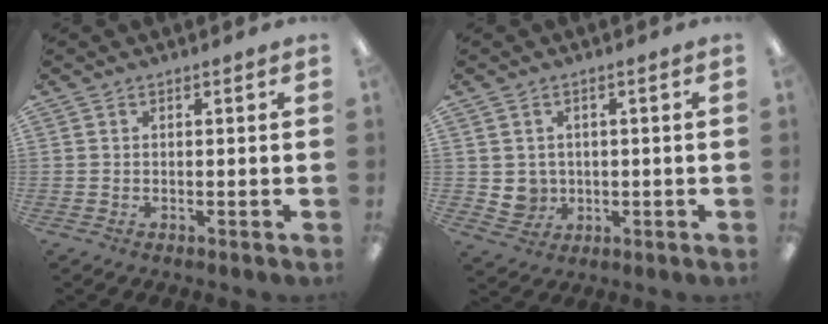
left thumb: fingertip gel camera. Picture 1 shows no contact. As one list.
[{"total": 4.1, "force": [0.9, 4.0, 0.7], "torque": [-0.015, 0.004, 0.020]}]